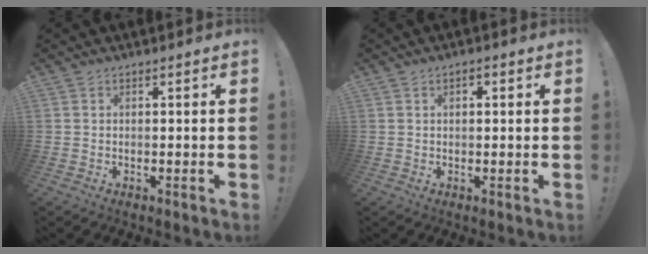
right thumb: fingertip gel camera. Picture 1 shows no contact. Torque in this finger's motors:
{"motor_torque": [-0.02, -0.34, -0.05, 0.06, -0.02]}